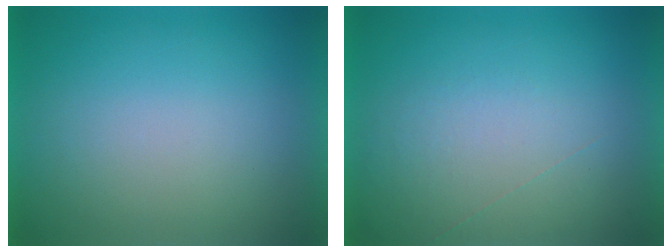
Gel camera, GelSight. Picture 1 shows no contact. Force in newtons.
{"total": 1.0}